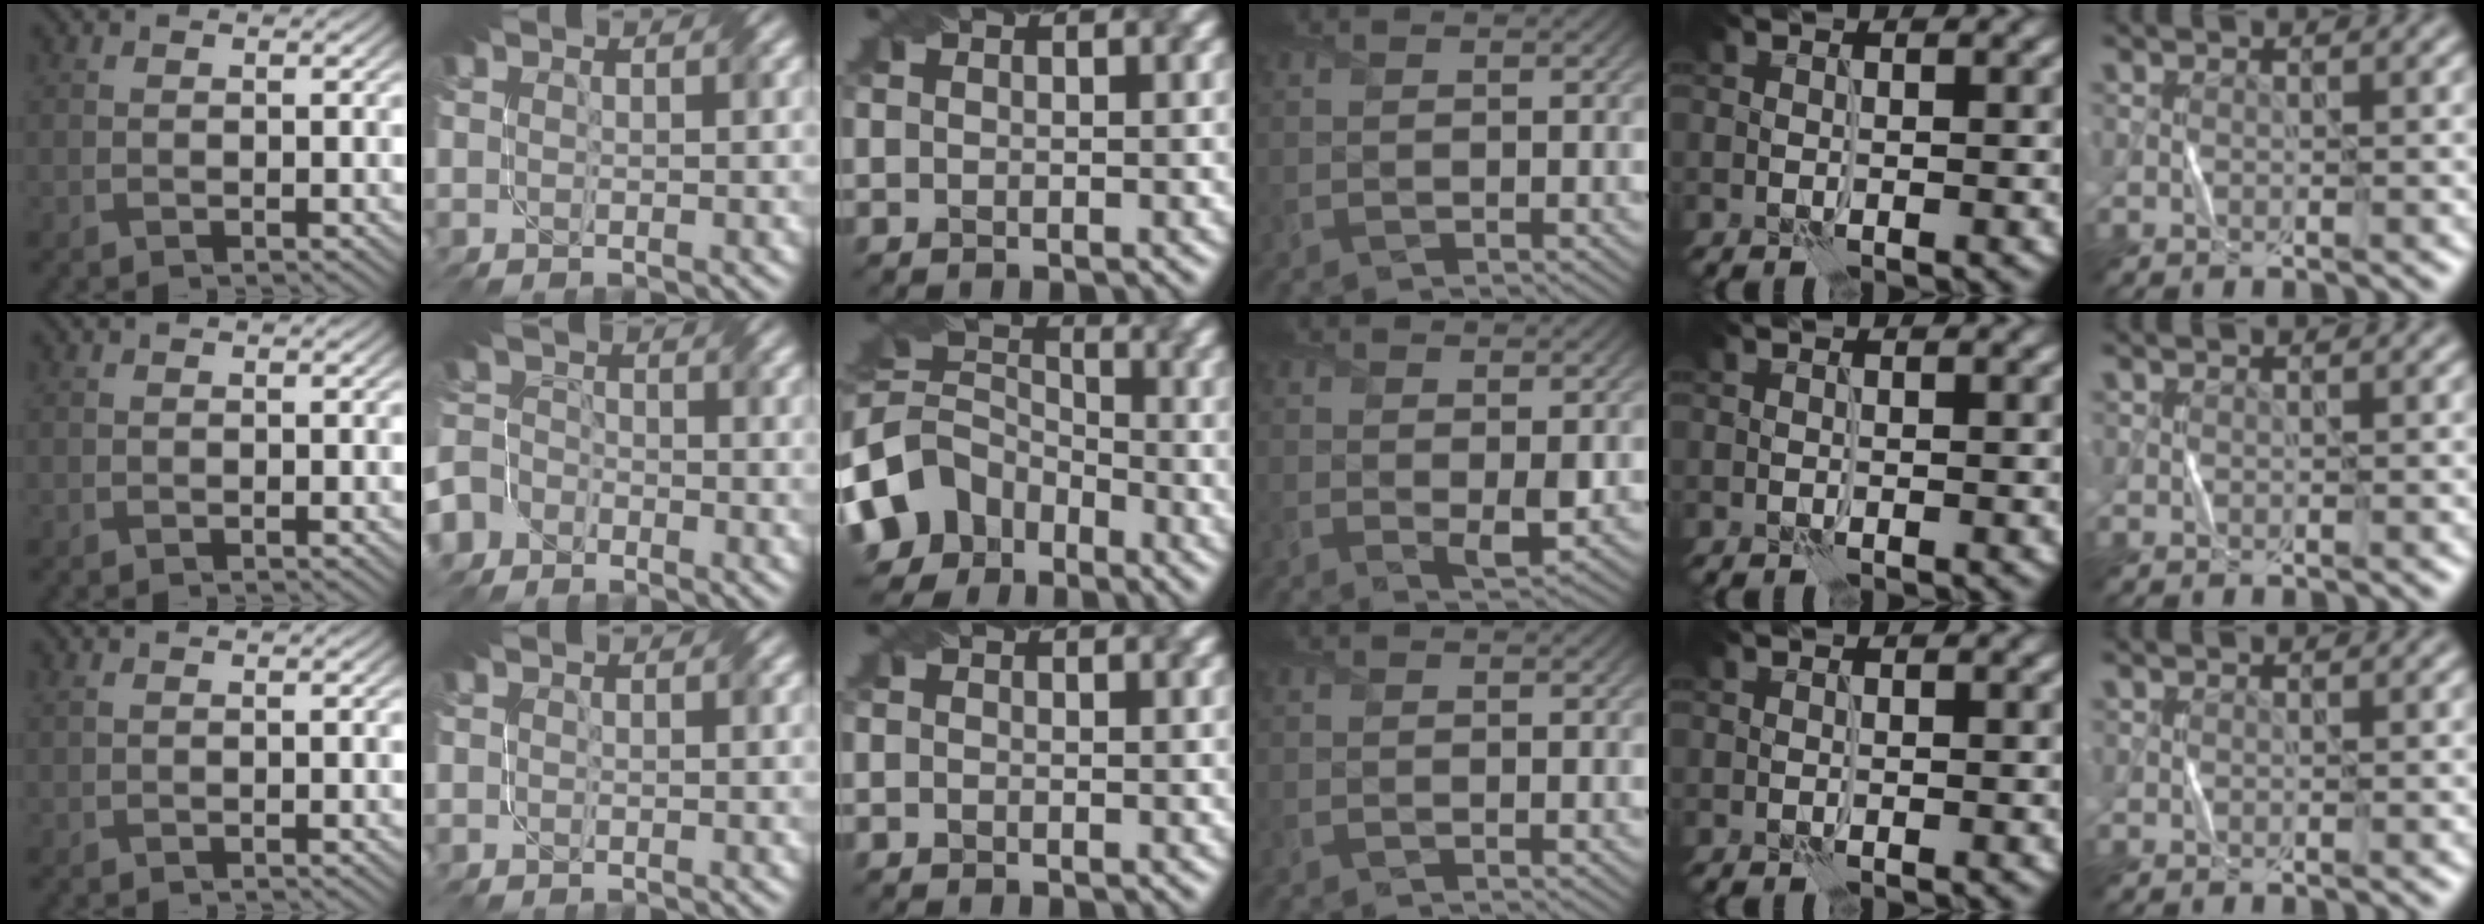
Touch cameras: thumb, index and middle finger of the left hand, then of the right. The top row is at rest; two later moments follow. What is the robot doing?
{"motion": "fold", "object": "paper"}